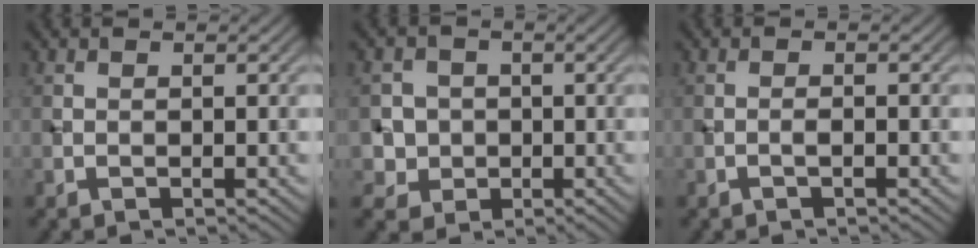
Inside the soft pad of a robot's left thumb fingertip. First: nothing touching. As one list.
[{"total": 4.7, "force": [-0.2, 4.7, 0.9], "torque": [-0.027, 0.003, -0.017]}, {"total": 0.8, "force": [-0.4, 0.0, 0.7], "torque": [-0.011, 0.004, -0.009]}]